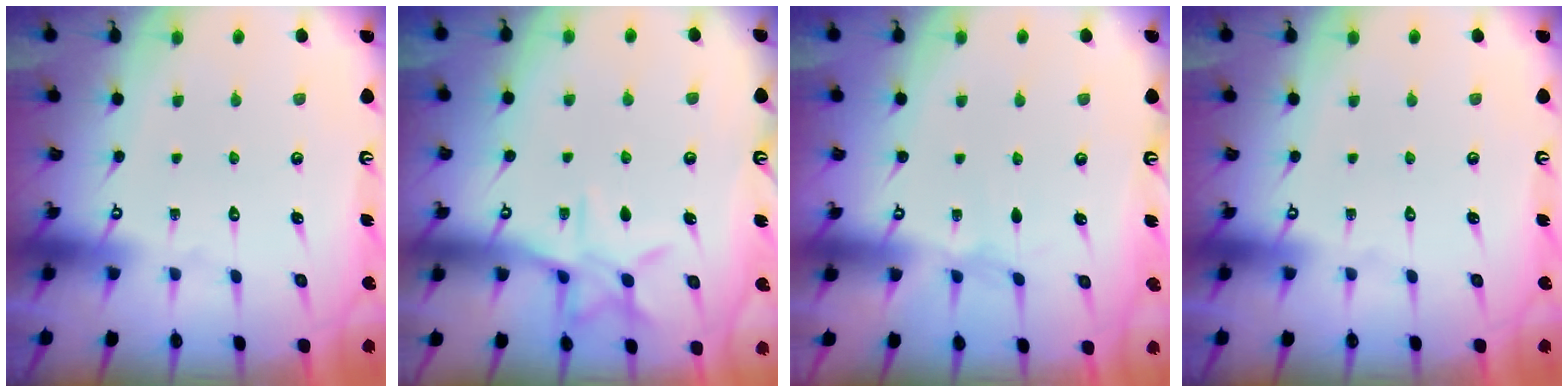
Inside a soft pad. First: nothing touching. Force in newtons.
{"total": 9.5, "press": 9.5, "slide": 0.6}
{"total": 0.7, "press": 0.6, "slide": 0.3}
{"total": 0.0}